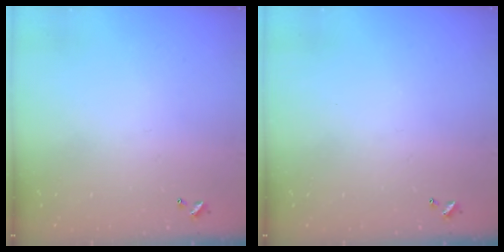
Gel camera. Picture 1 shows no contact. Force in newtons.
{"total": 0.0}